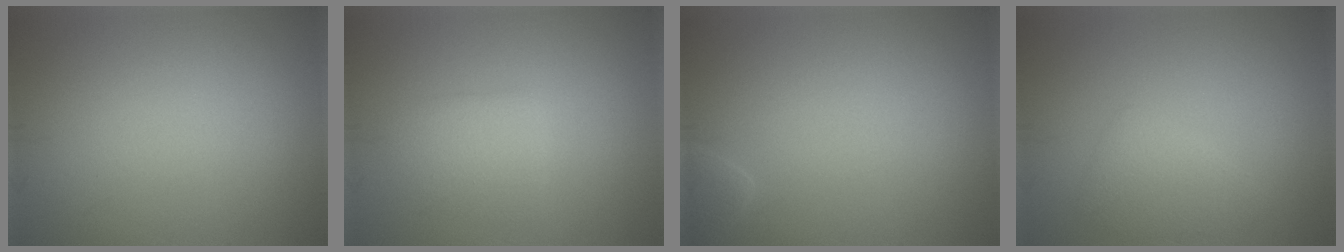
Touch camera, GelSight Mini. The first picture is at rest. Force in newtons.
{"total": 2.4, "press": 2.3, "slide": 0.5}
{"total": 0.9, "press": 0.9, "slide": 0.1}
{"total": 2.4, "press": 2.4, "slide": 0.1}